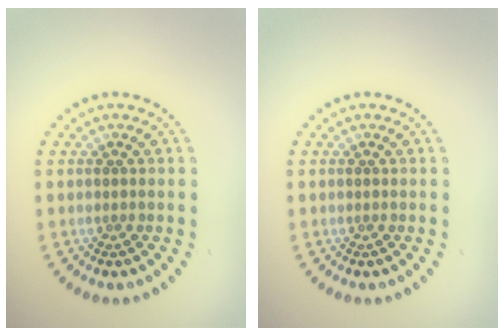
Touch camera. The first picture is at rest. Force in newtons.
{"total": 0.0}